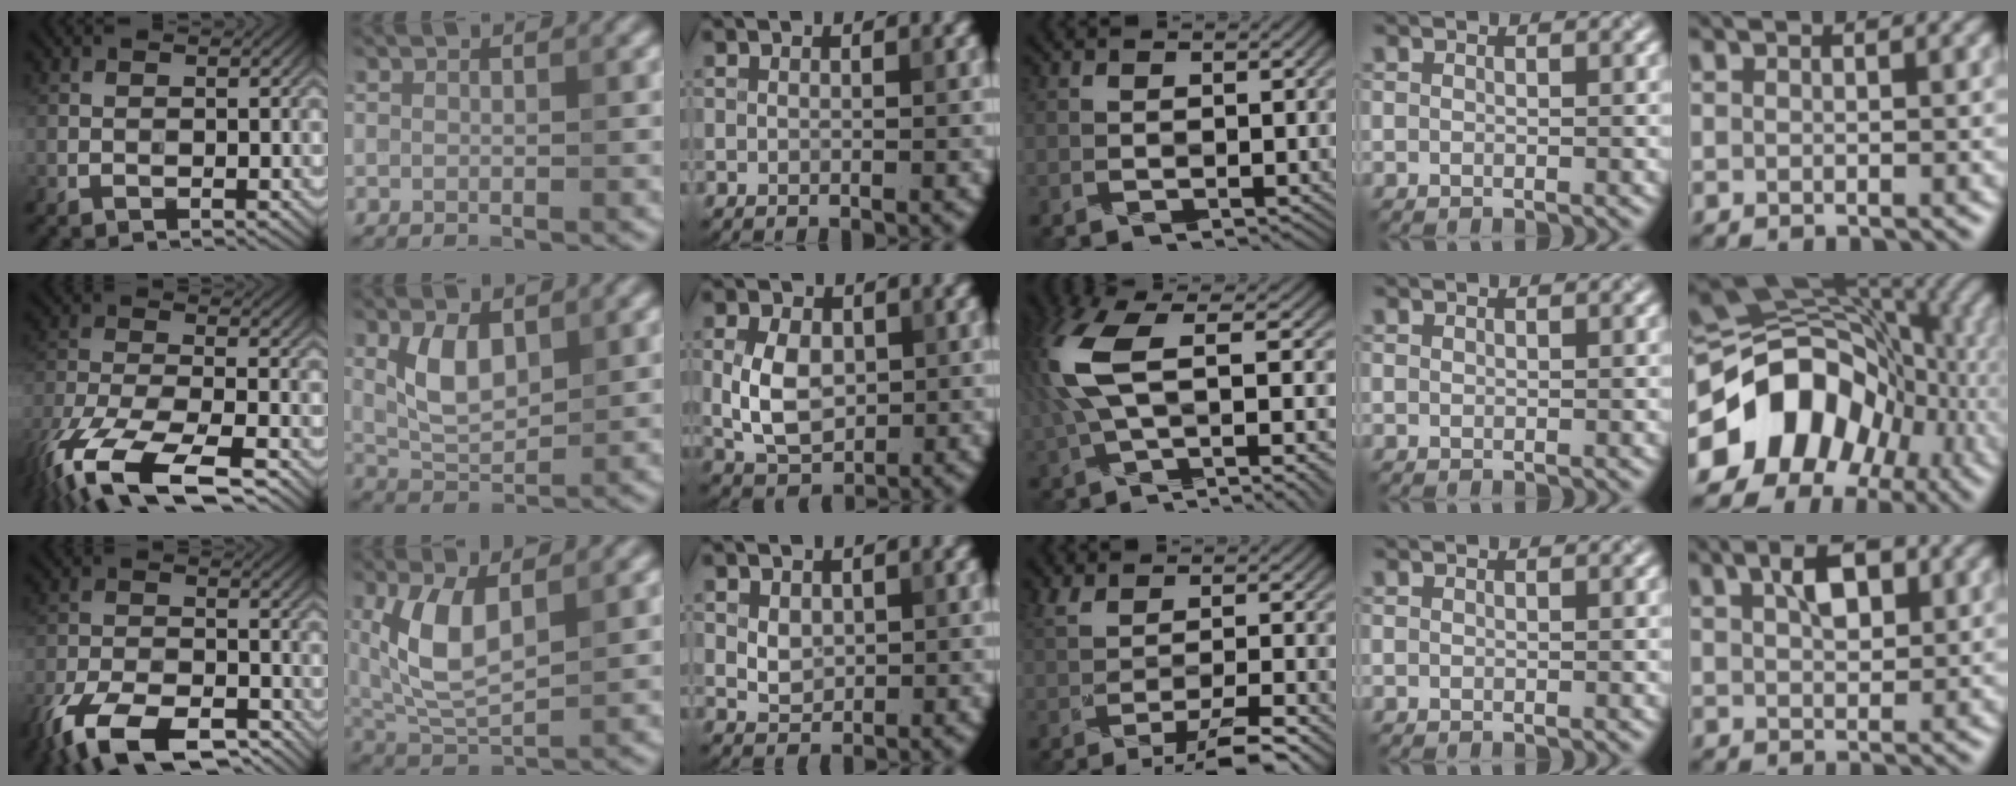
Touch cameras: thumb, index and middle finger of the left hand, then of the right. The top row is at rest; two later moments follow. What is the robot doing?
{"motion": "wrap", "object": "crepe paper"}